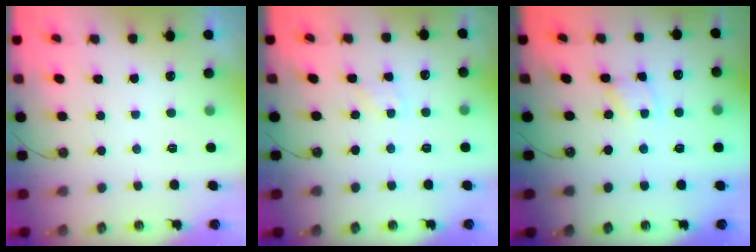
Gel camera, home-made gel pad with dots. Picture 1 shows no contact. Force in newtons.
{"total": 2.5, "press": 2.5, "slide": 0.5}
{"total": 1.2, "press": 1.2, "slide": 0.2}